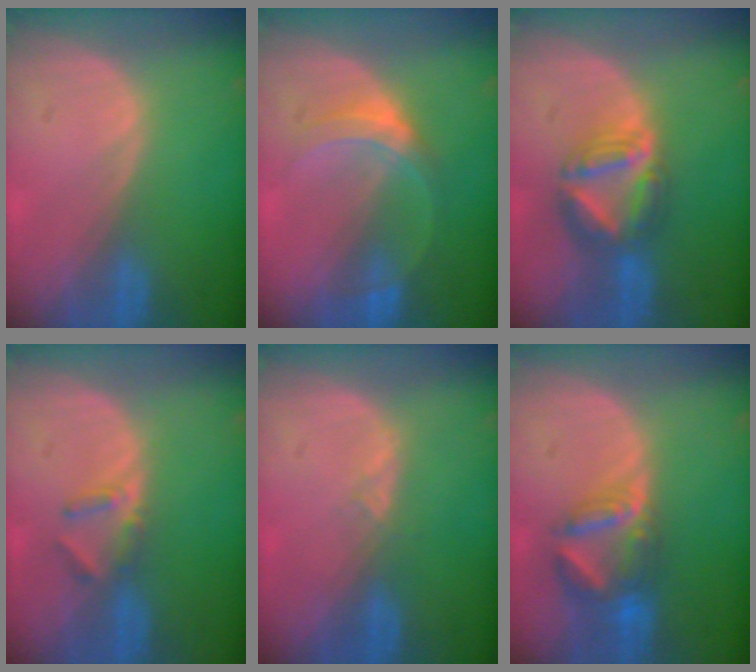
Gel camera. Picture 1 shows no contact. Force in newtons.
{"total": 5.1, "press": 4.8, "slide": 1.7}
{"total": 7.5, "press": 6.6, "slide": 3.4}
{"total": 2.9, "press": 2.6, "slide": 1.1}
{"total": 1.4, "press": 1.2, "slide": 0.8}
{"total": 6.9, "press": 6.3, "slide": 2.9}